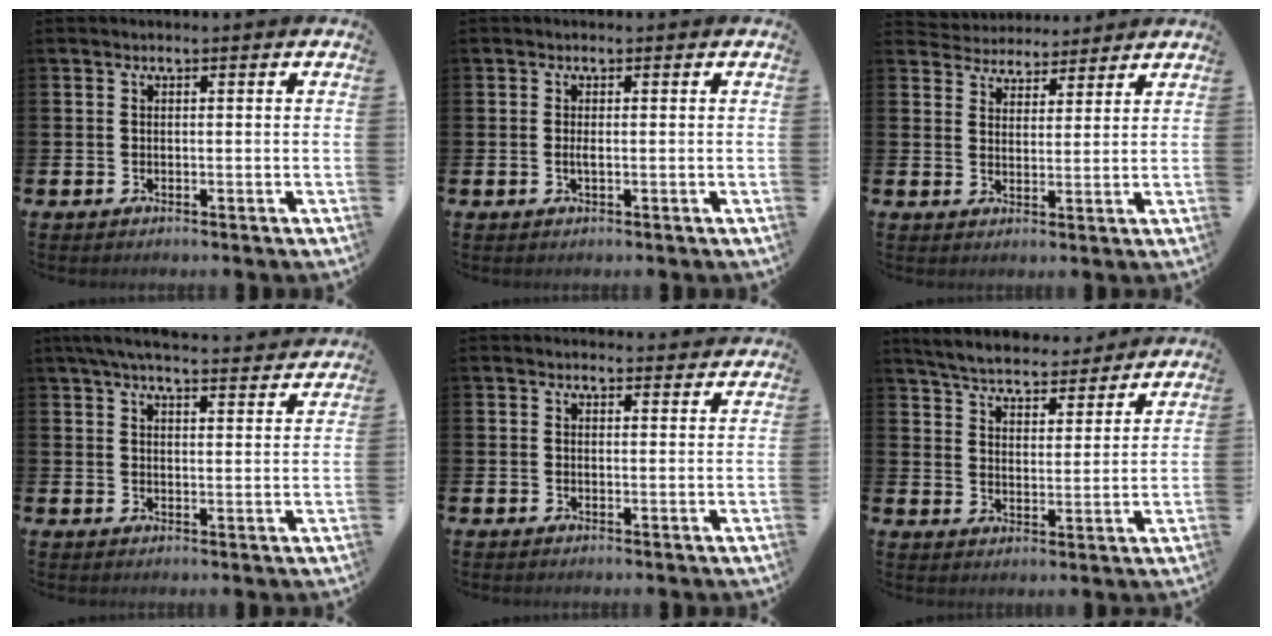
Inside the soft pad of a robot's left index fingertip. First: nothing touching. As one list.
[{"total": 0.9, "force": [-0.1, 0.2, 0.9], "torque": [-0.025, 0.003, 0.000]}, {"total": 4.2, "force": [3.9, 1.4, -0.6], "torque": [-0.014, -0.020, 0.071]}, {"total": 5.8, "force": [5.5, 0.4, 1.8], "torque": [-0.047, -0.026, 0.098]}, {"total": 1.7, "force": [1.6, 0.3, -0.1], "torque": [0.007, -0.007, 0.028]}, {"total": 5.8, "force": [5.6, 1.0, 0.9], "torque": [-0.047, -0.033, 0.099]}]